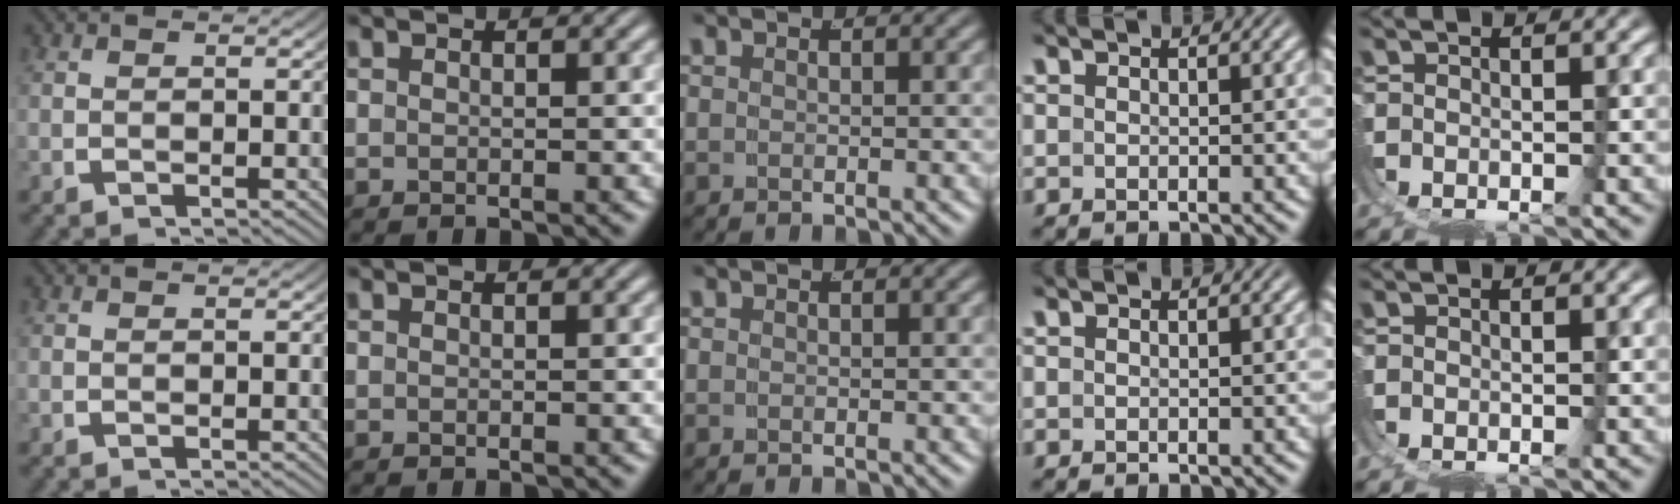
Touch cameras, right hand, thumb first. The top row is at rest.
{}